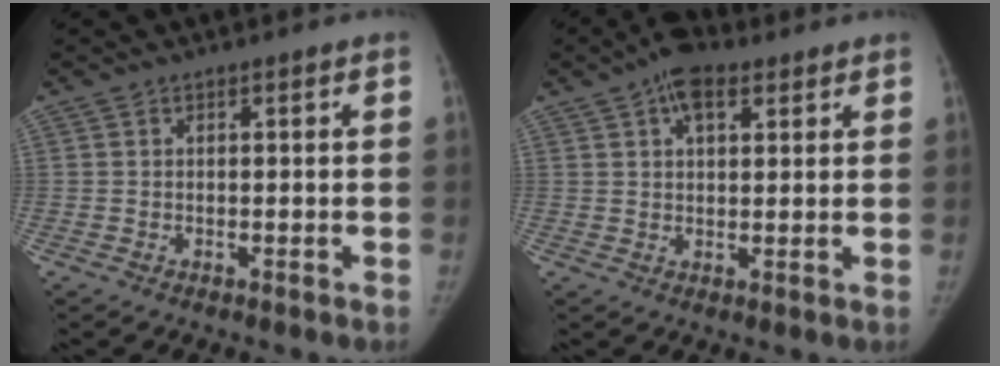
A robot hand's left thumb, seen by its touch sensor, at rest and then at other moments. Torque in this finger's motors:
{"motor_torque": [1.20, 0.56, 1.37, -1.04, 0.34]}